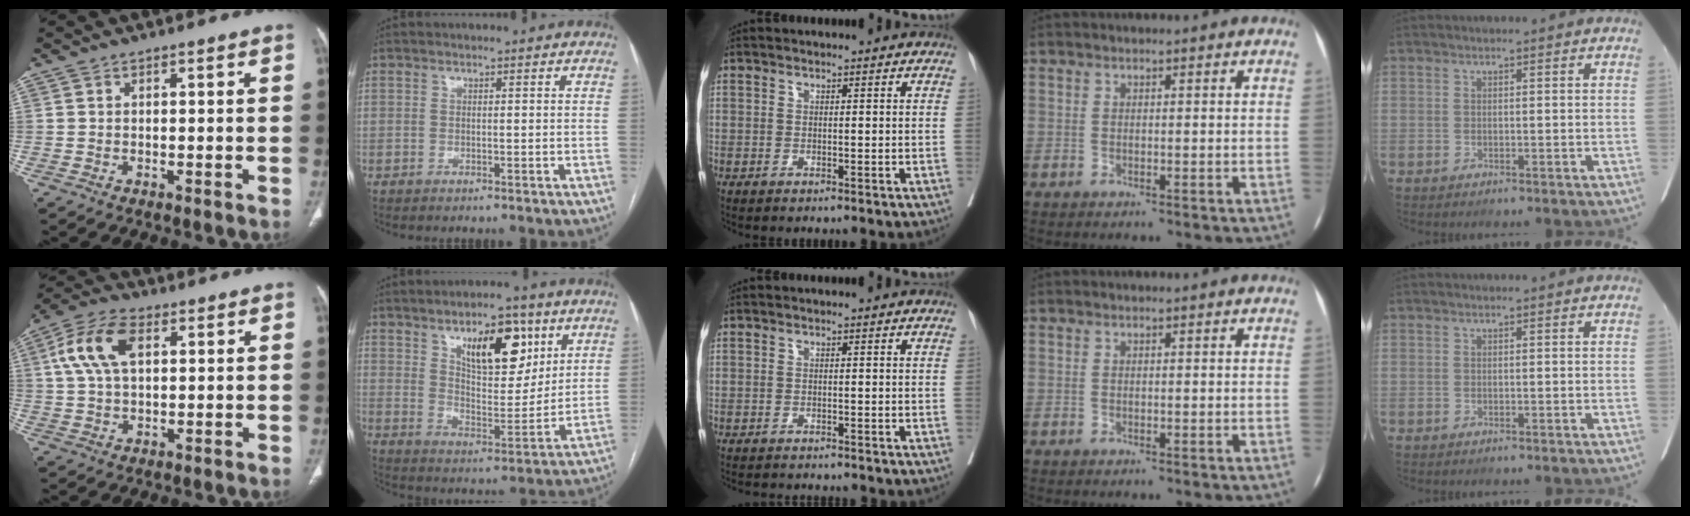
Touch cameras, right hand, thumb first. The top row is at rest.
{"thumb": {"total": 10.6, "force": [3.1, 5.9, 8.2], "torque": [-0.168, 0.016, 0.055]}, "index": {"total": 12.9, "force": [6.6, 5.2, 9.8], "torque": [-0.150, 0.003, 0.113]}, "middle": {"total": 4.3, "force": [-4.1, 0.6, 1.3], "torque": [-0.019, -0.008, -0.056]}}